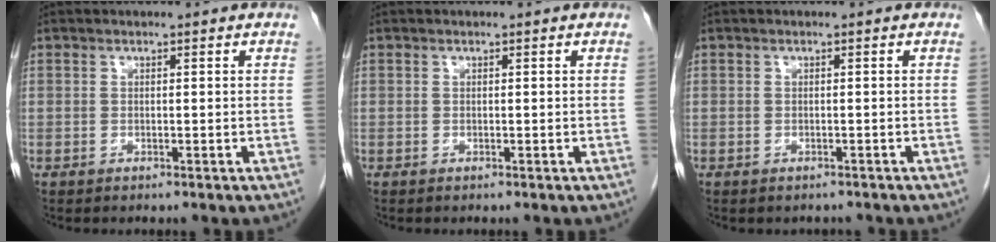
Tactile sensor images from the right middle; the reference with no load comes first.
{"total": 0.0}
{"total": 1.1, "force": [-0.9, 0.5, 0.0], "torque": [-0.006, -0.001, -0.013]}